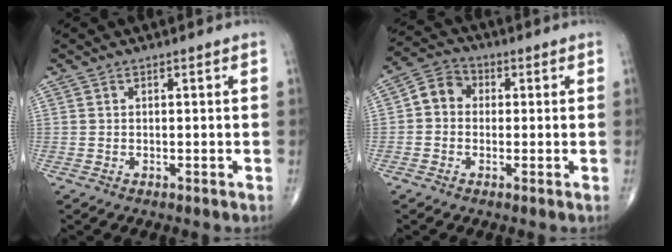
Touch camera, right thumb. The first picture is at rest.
{"total": 5.6, "force": [0.0, 4.8, 2.9], "torque": [-0.033, 0.020, -0.015]}